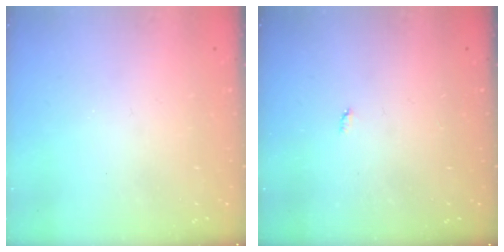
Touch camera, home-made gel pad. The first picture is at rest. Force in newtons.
{"total": 2.1, "press": 2.1, "slide": 0.4}